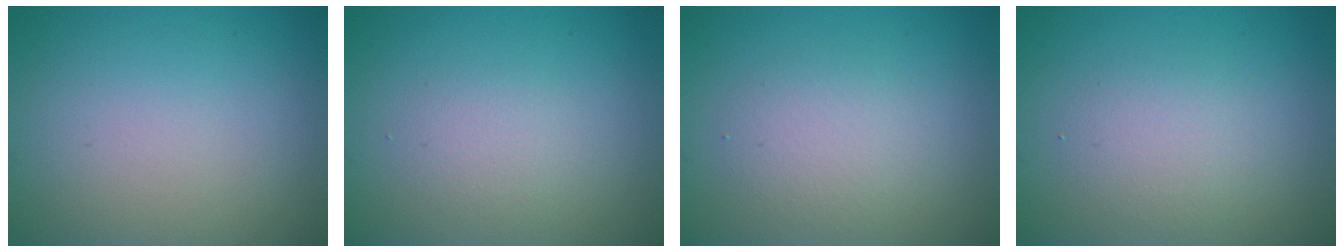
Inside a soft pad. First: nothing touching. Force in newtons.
{"total": 1.6, "press": 1.6, "slide": 0.1}
{"total": 2.8, "press": 2.8, "slide": 0.1}
{"total": 2.2, "press": 2.2, "slide": 0.1}